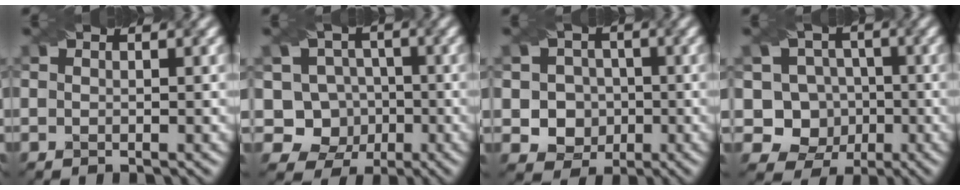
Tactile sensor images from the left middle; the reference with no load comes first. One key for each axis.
{"total": 5.7, "fx": -0.7, "fy": 5.3, "fz": 1.9, "tx": -0.007, "ty": 0.004, "tz": -0.040}
{"total": 4.5, "fx": -0.4, "fy": 4.2, "fz": 1.6, "tx": -0.016, "ty": 0.002, "tz": -0.020}
{"total": 6.6, "fx": -0.6, "fy": 6.2, "fz": 2.2, "tx": -0.022, "ty": 0.012, "tz": -0.041}